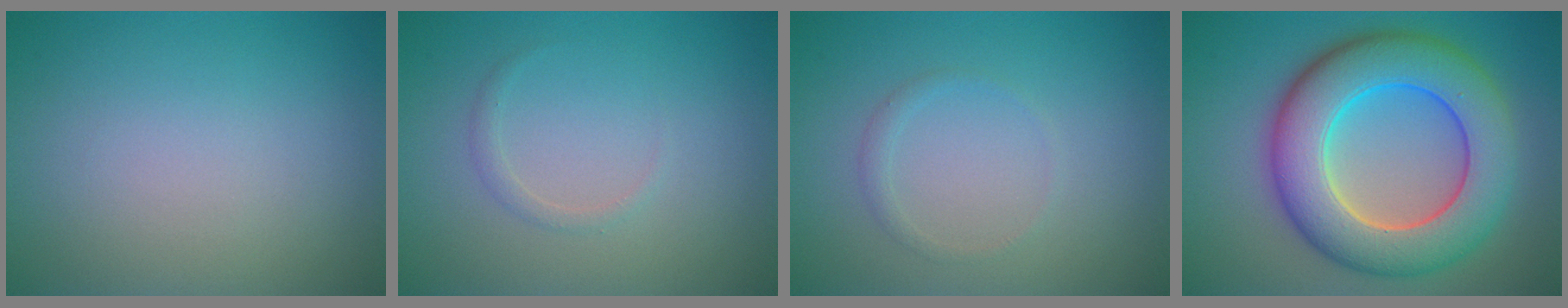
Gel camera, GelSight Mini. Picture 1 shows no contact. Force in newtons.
{"total": 0.8, "press": 0.8, "slide": 0.2}
{"total": 0.9, "press": 0.8, "slide": 0.1}
{"total": 10.7, "press": 10.7, "slide": 0.4}